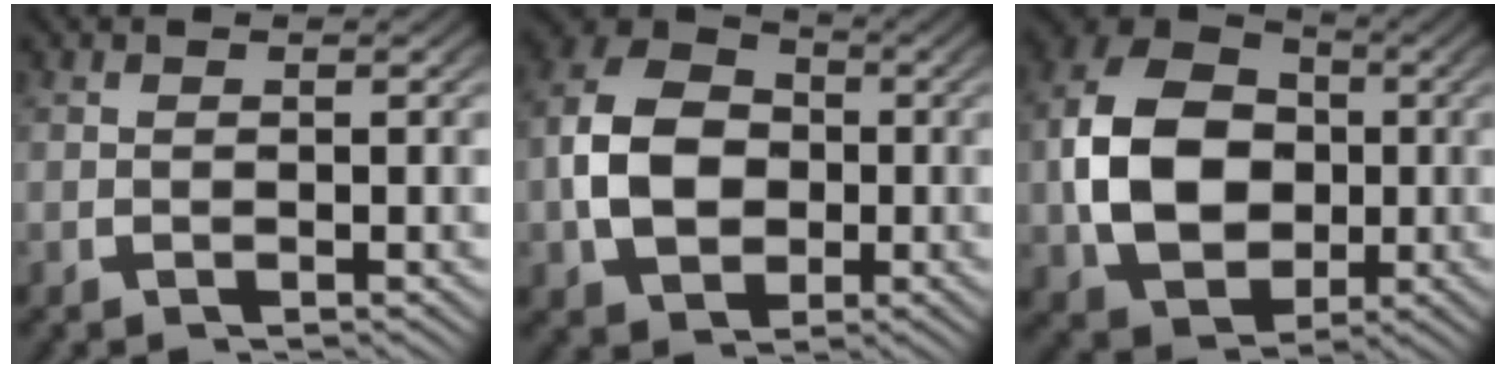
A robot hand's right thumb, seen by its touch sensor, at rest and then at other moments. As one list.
[{"total": 10.8, "force": [-0.5, 8.2, 6.9], "torque": [-0.142, -0.024, -0.001]}, {"total": 14.9, "force": [-0.3, 11.4, 9.6], "torque": [-0.213, -0.041, 0.006]}]